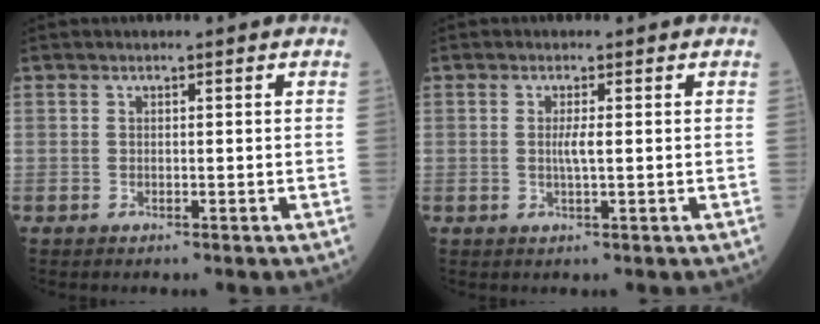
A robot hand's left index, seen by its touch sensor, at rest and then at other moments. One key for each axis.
{"total": 1.7, "fx": -0.3, "fy": 0.0, "fz": 1.6, "tx": -0.035, "ty": -0.004, "tz": -0.006}